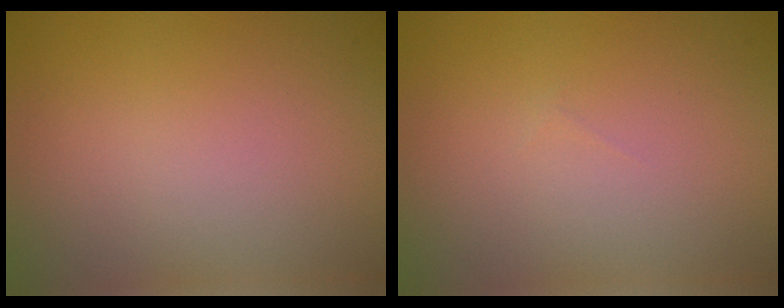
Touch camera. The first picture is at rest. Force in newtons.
{"total": 0.0}